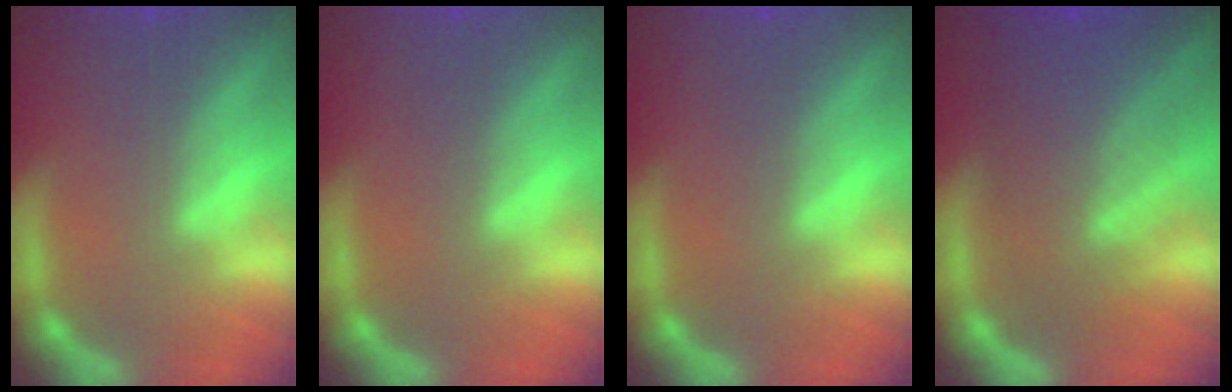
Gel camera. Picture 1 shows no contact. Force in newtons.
{"total": 0.0}
{"total": 0.0}
{"total": 8.1}